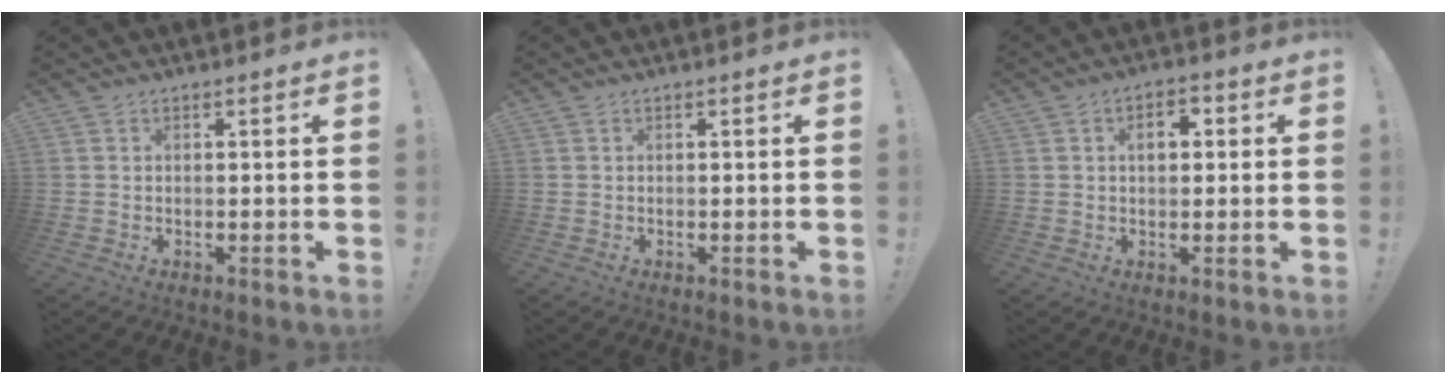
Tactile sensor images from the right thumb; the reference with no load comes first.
{"total": 0.0}
{"total": 4.5, "force": [0.6, 2.9, 3.4], "torque": [-0.041, 0.003, 0.001]}